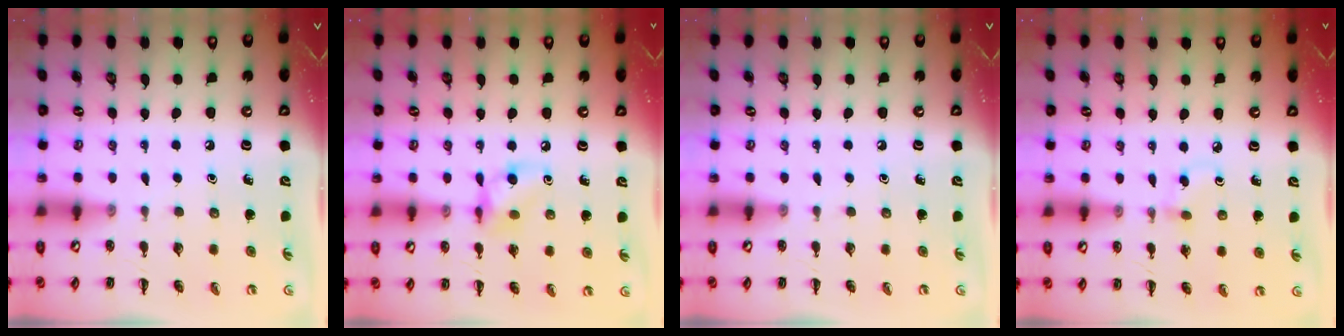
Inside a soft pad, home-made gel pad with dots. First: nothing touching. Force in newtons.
{"total": 7.9, "press": 7.9, "slide": 0.4}
{"total": 0.0}
{"total": 3.5, "press": 3.2, "slide": 1.5}